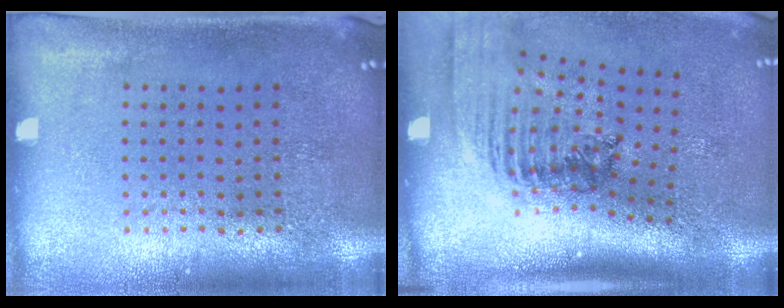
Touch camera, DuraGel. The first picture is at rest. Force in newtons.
{"total": 1.8, "press": 1.4, "slide": 1.2}